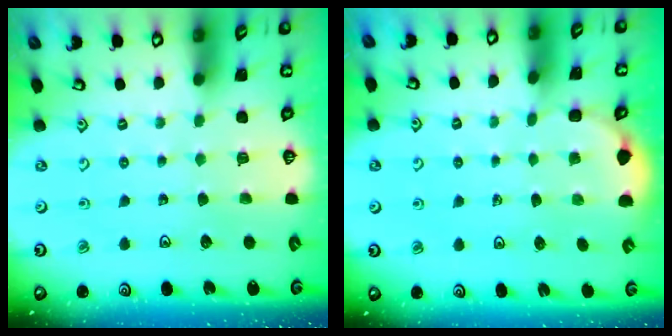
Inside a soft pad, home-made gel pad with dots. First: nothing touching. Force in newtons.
{"total": 2.4, "press": 1.0, "slide": 2.1}